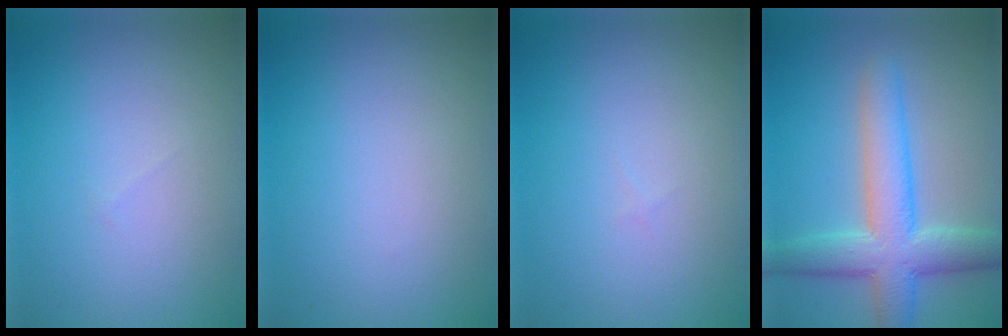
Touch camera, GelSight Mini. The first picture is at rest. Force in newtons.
{"total": 0.0}
{"total": 0.0}
{"total": 6.7, "press": 6.7, "slide": 0.2}